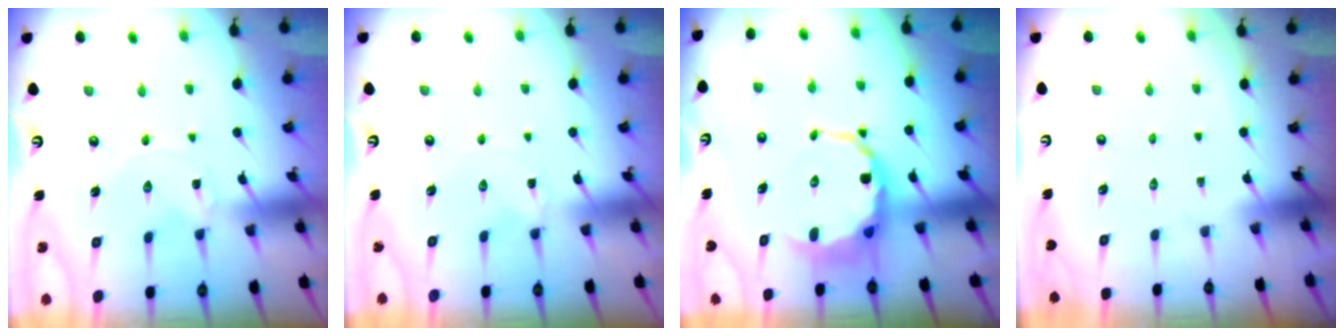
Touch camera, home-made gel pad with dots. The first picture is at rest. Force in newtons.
{"total": 2.1, "press": 2.1, "slide": 0.4}
{"total": 9.9, "press": 9.6, "slide": 2.6}
{"total": 0.0}